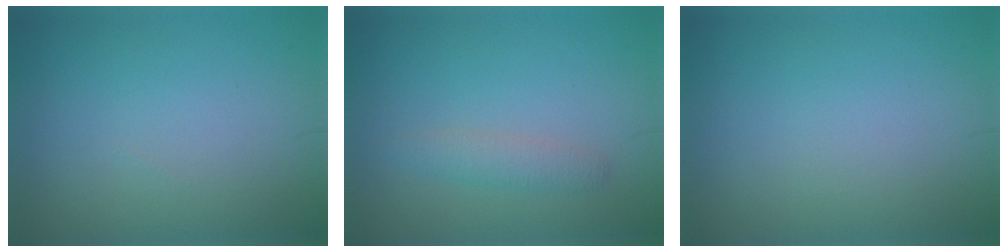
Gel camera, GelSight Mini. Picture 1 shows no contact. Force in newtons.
{"total": 1.6, "press": 1.6, "slide": 0.0}
{"total": 0.0}